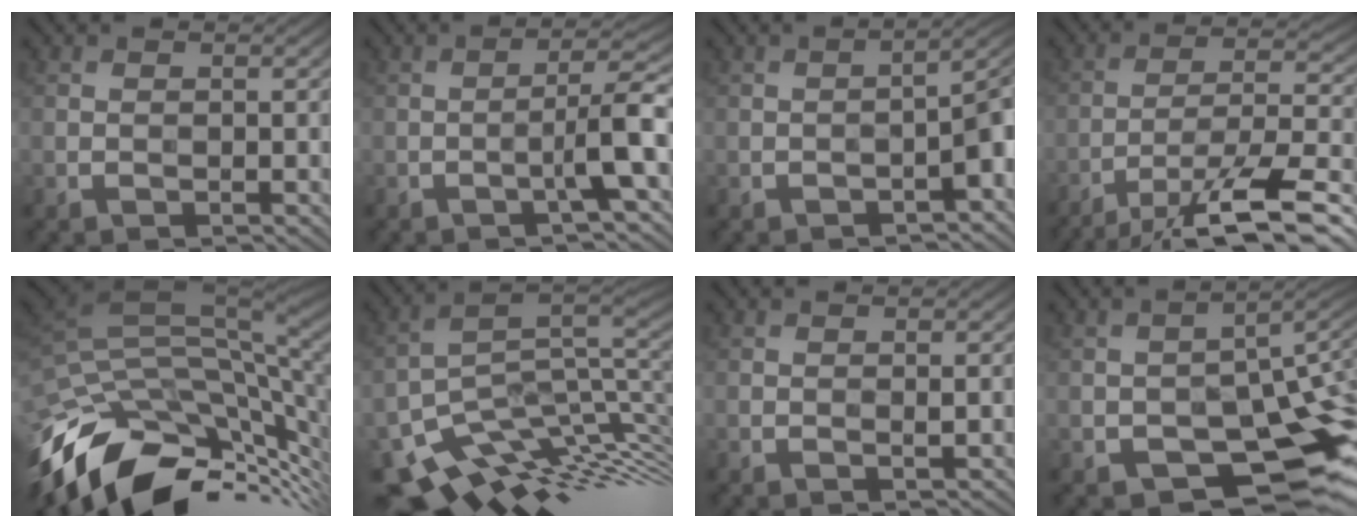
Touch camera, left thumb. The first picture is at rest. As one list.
[{"total": 5.4, "force": [-1.9, 0.4, 5.1], "torque": [-0.078, 0.027, -0.039]}, {"total": 5.0, "force": [-2.2, 1.1, 4.3], "torque": [-0.056, 0.011, -0.028]}, {"total": 15.3, "force": [-11.2, 3.2, 10.0], "torque": [-0.182, -0.008, -0.168]}, {"total": 15.0, "force": [-6.8, 7.6, 11.0], "torque": [-0.228, -0.020, -0.115]}, {"total": 12.7, "force": [-4.3, 6.2, 10.2], "torque": [-0.192, -0.019, -0.055]}, {"total": 0.9, "force": [-0.2, 0.1, 0.8], "torque": [-0.014, 0.004, -0.002]}, {"total": 12.1, "force": [-4.9, 6.2, 9.2], "torque": [-0.125, -0.020, -0.070]}]